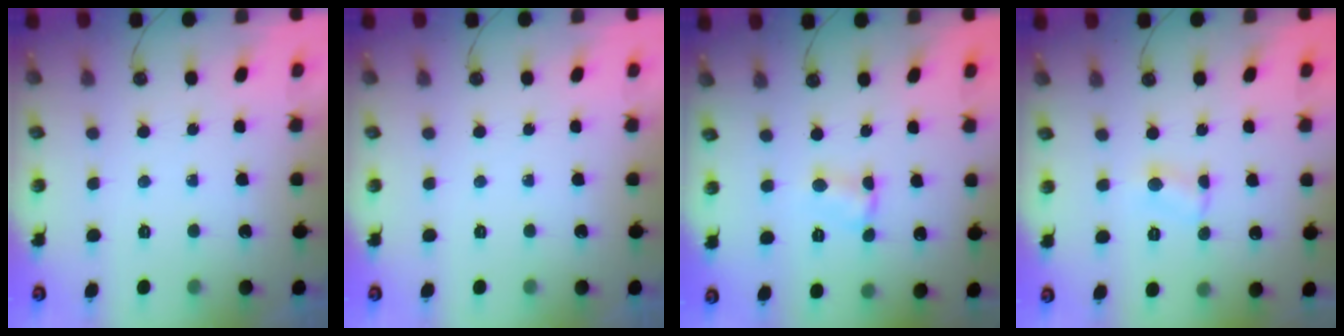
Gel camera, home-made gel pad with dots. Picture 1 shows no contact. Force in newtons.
{"total": 0.0}
{"total": 2.5, "press": 2.5, "slide": 0.3}
{"total": 2.9, "press": 2.9, "slide": 0.6}